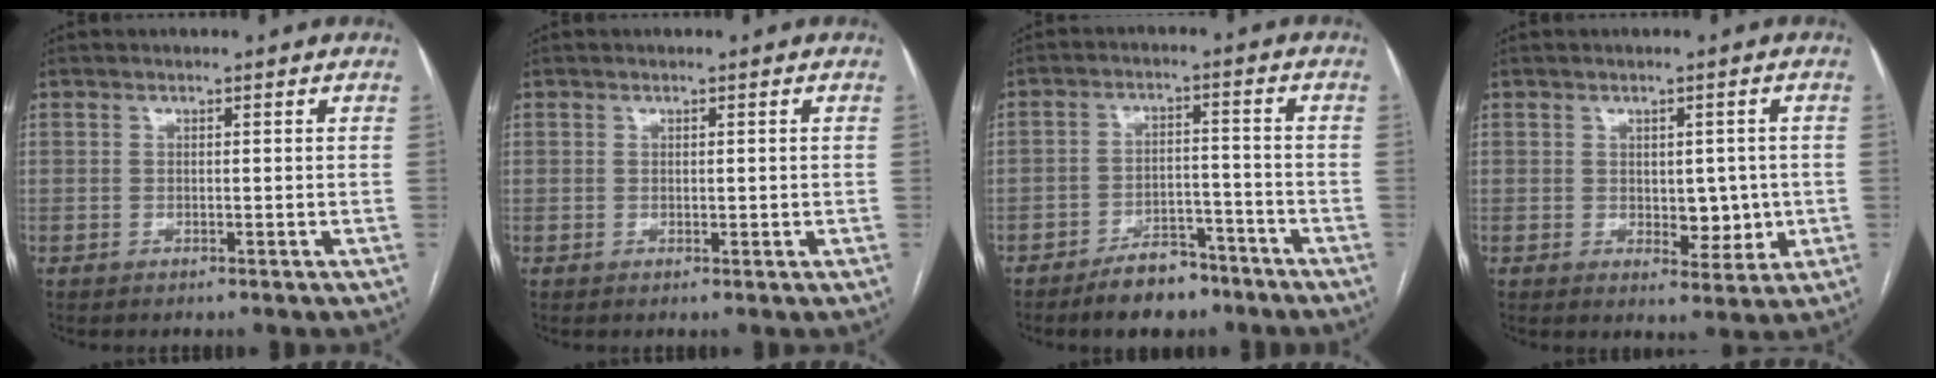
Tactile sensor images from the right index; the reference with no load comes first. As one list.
[{"total": 0.9, "force": [0.2, 0.7, 0.6], "torque": [-0.009, -0.002, 0.005]}, {"total": 7.5, "force": [-5.6, 3.4, 3.5], "torque": [-0.057, 0.007, -0.089]}, {"total": 5.4, "force": [-0.1, 3.1, 4.4], "torque": [-0.052, 0.000, 0.009]}]